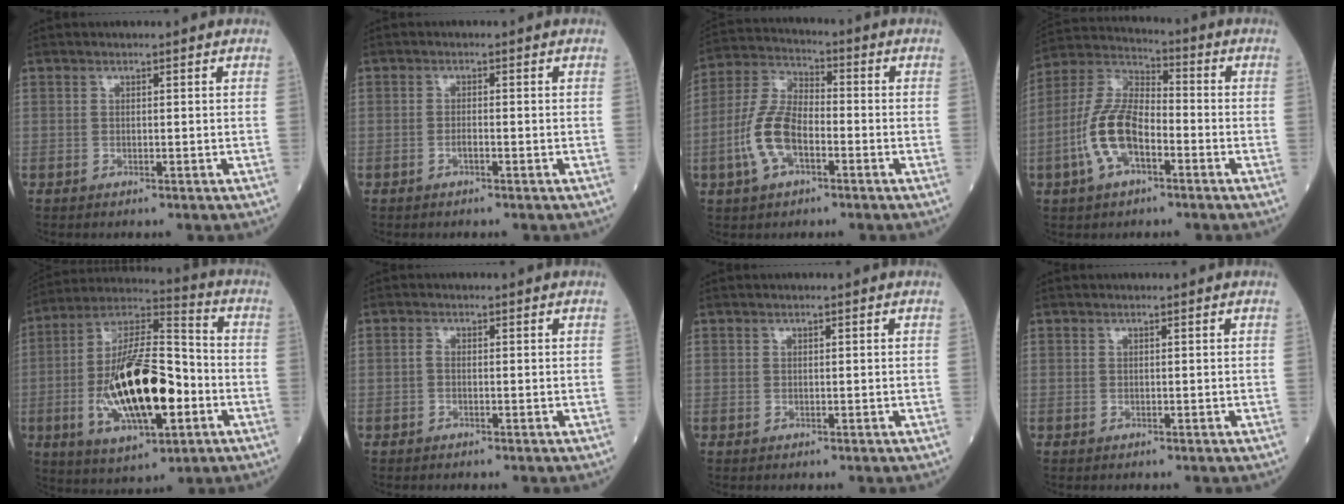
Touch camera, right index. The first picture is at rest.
{"total": 1.1, "force": [-0.5, 0.3, 0.9], "torque": [-0.017, 0.001, -0.010]}
{"total": 9.8, "force": [-3.1, 4.6, 8.1], "torque": [-0.188, 0.013, -0.064]}
{"total": 11.5, "force": [-3.8, 5.0, 9.6], "torque": [-0.218, 0.013, -0.078]}
{"total": 20.7, "force": [-4.4, 6.8, 19.1], "torque": [-0.368, 0.006, -0.070]}
{"total": 0.8, "force": [-0.2, 0.5, 0.7], "torque": [-0.013, 0.002, -0.007]}
{"total": 0.0}
{"total": 0.0}